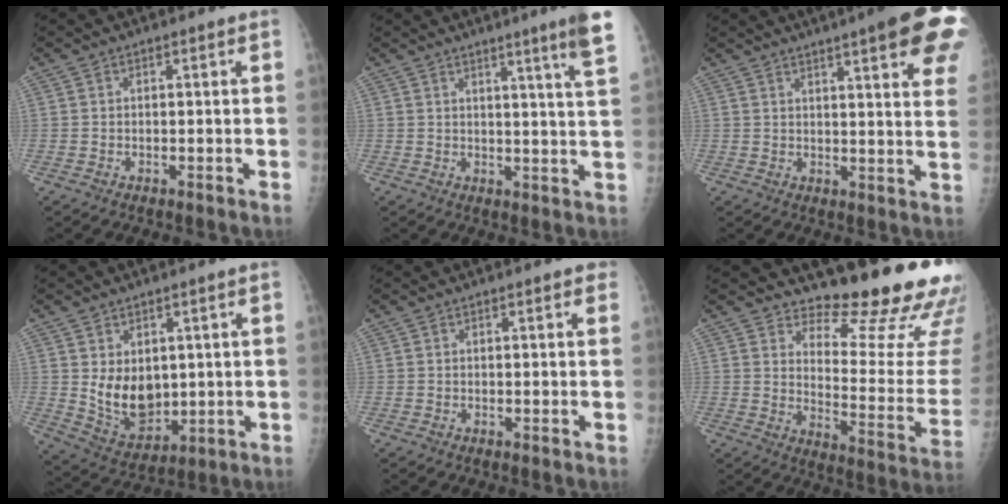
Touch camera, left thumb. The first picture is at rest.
{"total": 9.2, "force": [5.8, -1.1, 7.1], "torque": [-0.092, -0.033, 0.064]}
{"total": 19.4, "force": [12.0, 3.1, 14.9], "torque": [-0.176, -0.027, 0.135]}
{"total": 9.5, "force": [1.4, 6.6, 6.7], "torque": [-0.079, -0.026, 0.051]}
{"total": 1.6, "force": [1.1, 0.3, 1.1], "torque": [-0.011, 0.003, 0.010]}
{"total": 19.0, "force": [16.7, 3.8, 8.2], "torque": [-0.066, -0.173, 0.212]}